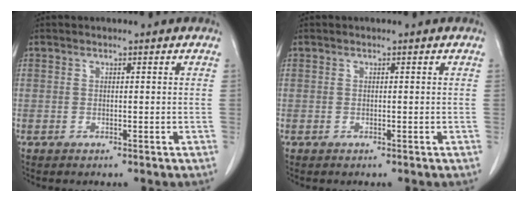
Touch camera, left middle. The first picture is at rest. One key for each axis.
{"total": 0.0}